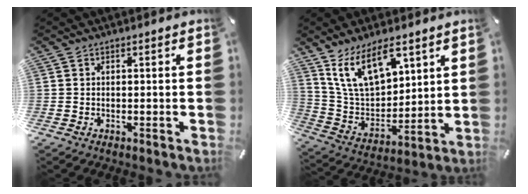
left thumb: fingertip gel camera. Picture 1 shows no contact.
{"total": 14.9, "force": [9.5, 8.2, 8.0], "torque": [-0.178, -0.041, 0.177]}